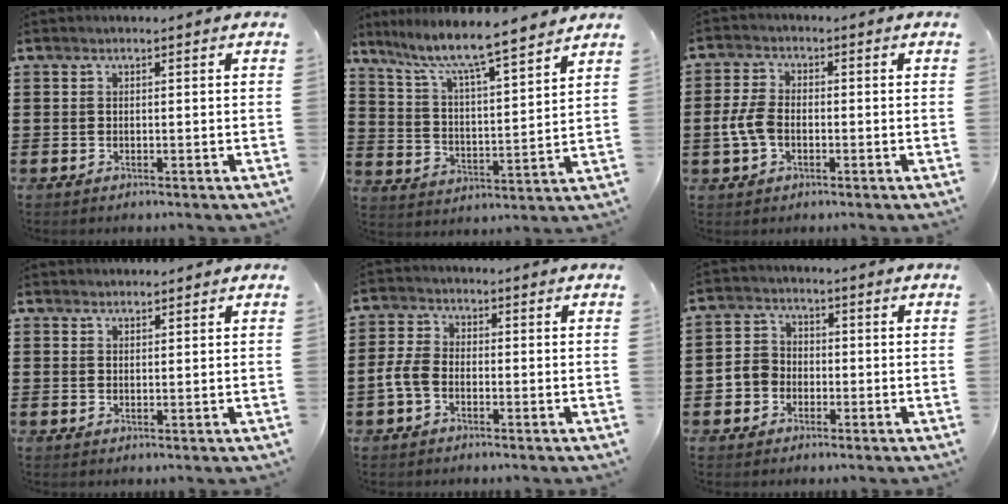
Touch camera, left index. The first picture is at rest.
{"total": 7.0, "force": [6.2, -0.1, 3.4], "torque": [-0.089, -0.044, 0.099]}
{"total": 5.3, "force": [-0.8, 3.4, 4.0], "torque": [-0.103, -0.001, -0.022]}
{"total": 1.6, "force": [1.5, 0.3, 0.0], "torque": [-0.003, 0.001, 0.031]}
{"total": 4.1, "force": [-1.3, 2.4, 3.0], "torque": [-0.077, 0.002, -0.031]}
{"total": 3.7, "force": [-1.6, 3.2, 0.8], "torque": [-0.035, 0.007, -0.039]}